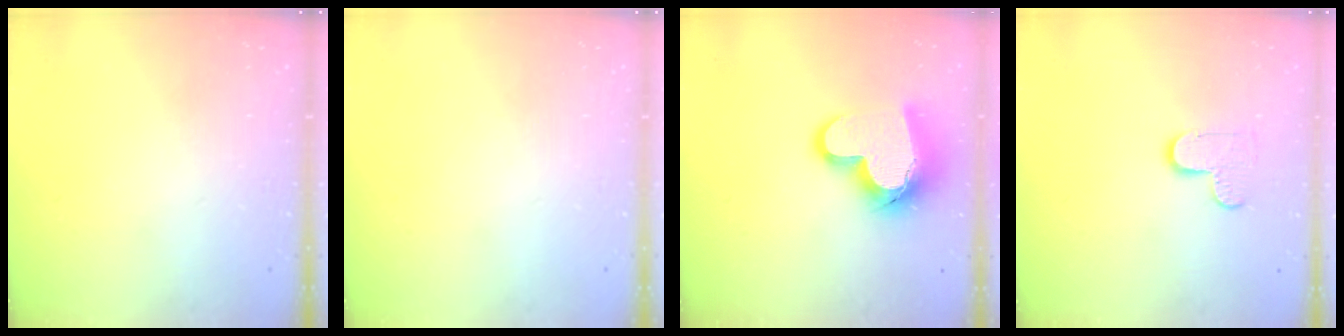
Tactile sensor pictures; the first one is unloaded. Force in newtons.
{"total": 0.0}
{"total": 15.9, "press": 15.7, "slide": 2.2}
{"total": 6.8, "press": 6.8, "slide": 0.2}